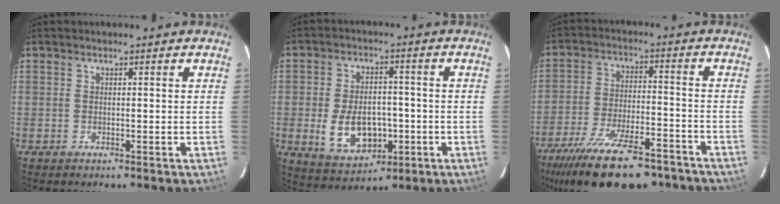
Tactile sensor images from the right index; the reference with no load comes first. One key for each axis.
{"total": 11.4, "fx": -2.8, "fy": 7.3, "fz": 8.3, "tx": -0.175, "ty": -0.005, "tz": -0.028}
{"total": 22.8, "fx": -17.4, "fy": 7.3, "fz": 12.7, "tx": -0.248, "ty": -0.039, "tz": -0.261}